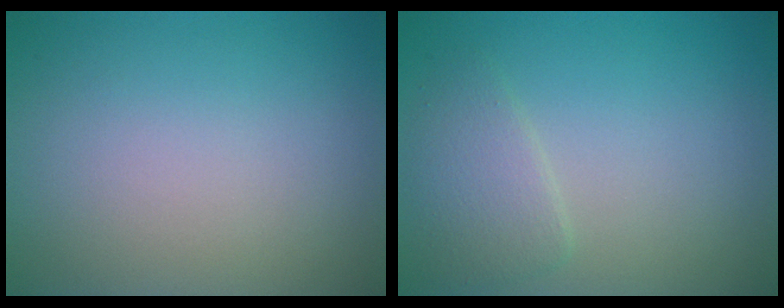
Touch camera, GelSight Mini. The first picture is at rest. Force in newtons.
{"total": 2.4, "press": 2.4, "slide": 0.0}